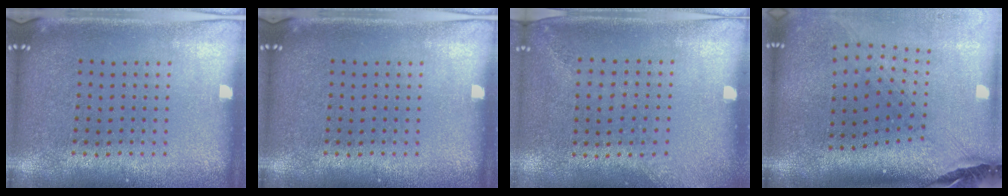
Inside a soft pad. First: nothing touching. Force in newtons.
{"total": 0.0}
{"total": 1.4, "press": 1.0, "slide": 1.0}
{"total": 2.4, "press": 1.8, "slide": 1.6}